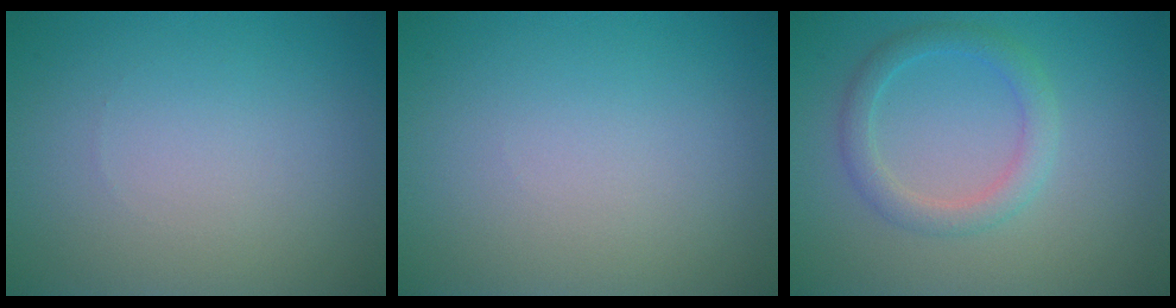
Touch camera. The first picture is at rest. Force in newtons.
{"total": 0.0}
{"total": 2.6, "press": 2.6, "slide": 0.2}